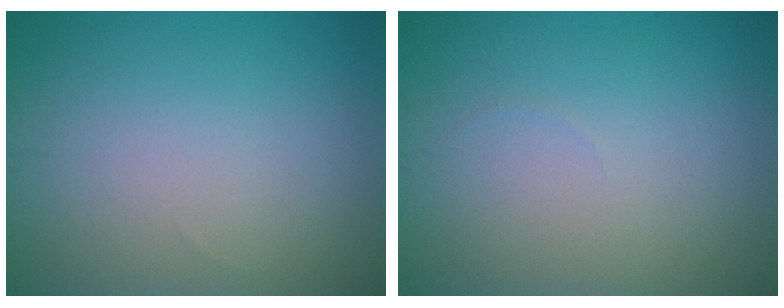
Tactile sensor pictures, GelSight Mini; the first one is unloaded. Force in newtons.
{"total": 0.0}